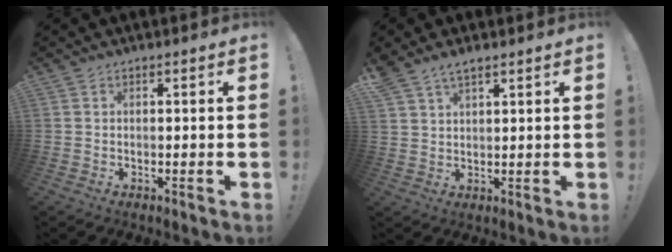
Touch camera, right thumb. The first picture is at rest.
{"total": 4.2, "force": [3.3, 1.6, 2.0], "torque": [-0.038, -0.015, 0.064]}